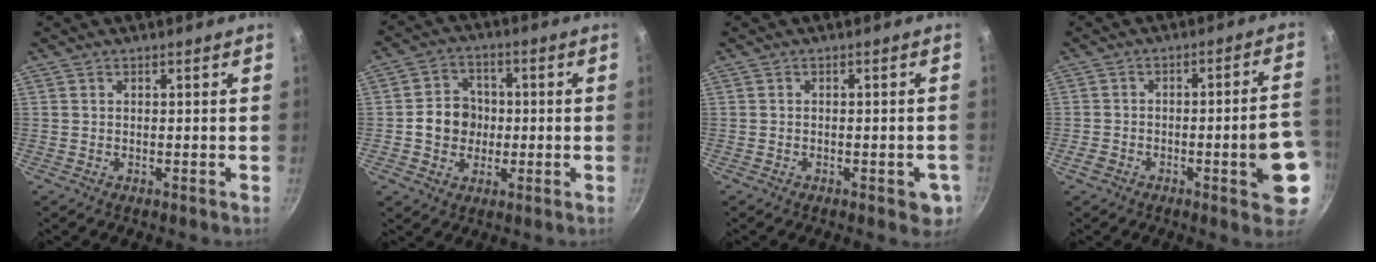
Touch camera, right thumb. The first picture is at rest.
{"total": 8.2, "force": [-0.5, 7.3, 3.6], "torque": [-0.026, 0.011, -0.018]}
{"total": 4.2, "force": [-1.6, 1.9, 3.3], "torque": [-0.025, 0.005, -0.018]}
{"total": 11.8, "force": [-4.1, 3.5, 10.5], "torque": [-0.118, 0.034, -0.055]}